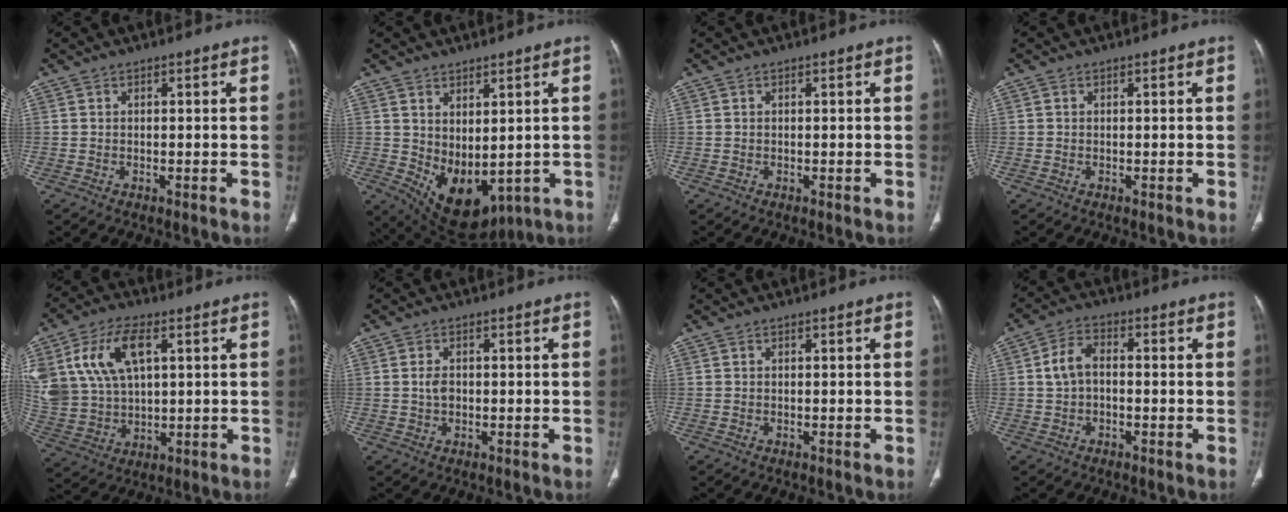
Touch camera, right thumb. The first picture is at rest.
{"total": 11.3, "force": [-0.4, 6.4, 9.3], "torque": [-0.131, -0.017, 0.030]}
{"total": 0.0}
{"total": 0.0}
{"total": 17.2, "force": [6.0, 10.1, 12.6], "torque": [-0.260, -0.005, 0.124]}
{"total": 2.4, "force": [0.0, 1.6, 1.8], "torque": [-0.033, 0.002, 0.001]}
{"total": 0.0}
{"total": 5.3, "force": [-0.2, 3.6, 3.9], "torque": [-0.073, 0.018, -0.012]}